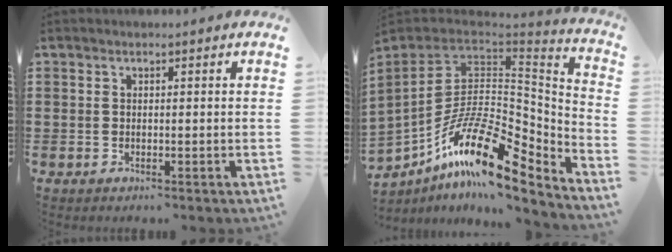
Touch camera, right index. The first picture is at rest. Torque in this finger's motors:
{"motor_torque": [1.08, 1.05, 0.08, -0.04]}